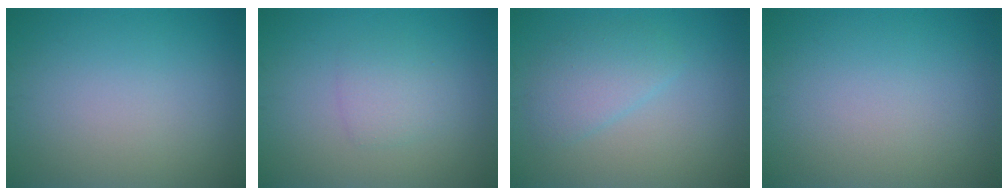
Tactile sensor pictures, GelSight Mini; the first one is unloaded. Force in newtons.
{"total": 1.8, "press": 1.8, "slide": 0.2}
{"total": 2.8, "press": 2.7, "slide": 0.2}
{"total": 0.0}